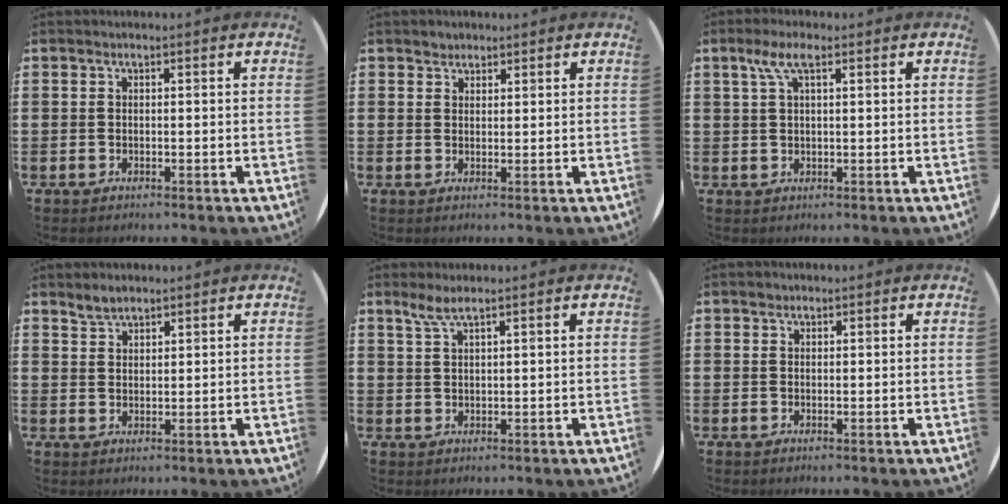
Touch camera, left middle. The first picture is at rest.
{"total": 1.5, "force": [1.4, 0.7, -0.2], "torque": [0.003, 0.002, 0.027]}
{"total": 3.7, "force": [2.0, 1.0, 3.0], "torque": [-0.062, 0.009, 0.033]}
{"total": 2.3, "force": [2.2, 0.8, 0.3], "torque": [-0.008, 0.004, 0.042]}
{"total": 2.6, "force": [2.0, 0.2, 1.7], "torque": [-0.036, 0.002, 0.036]}
{"total": 0.7, "force": [0.6, 0.3, -0.1], "torque": [0.010, 0.000, 0.010]}